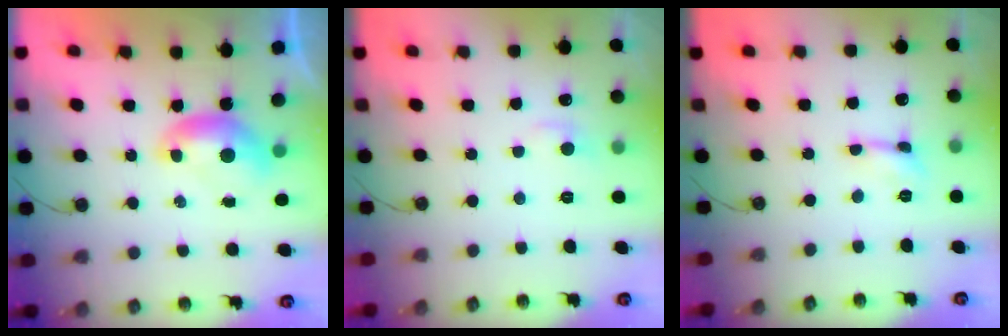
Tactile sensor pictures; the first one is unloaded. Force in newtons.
{"total": 0.9, "press": 0.5, "slide": 0.7}
{"total": 0.8, "press": 0.8, "slide": 0.2}